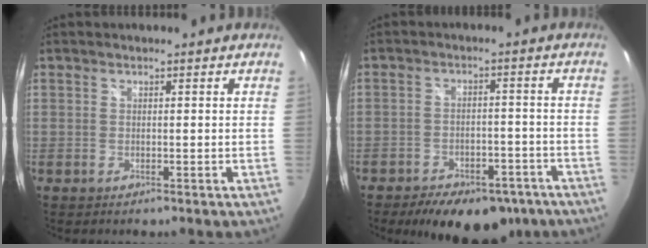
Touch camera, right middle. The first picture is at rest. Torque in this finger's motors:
{"motor_torque": [1.11, -1.03, 0.31, 0.08]}